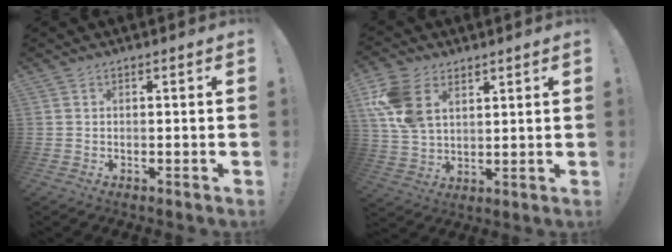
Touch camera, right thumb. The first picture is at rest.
{"total": 13.4, "force": [6.4, 8.9, 7.8], "torque": [-0.151, -0.020, 0.129]}